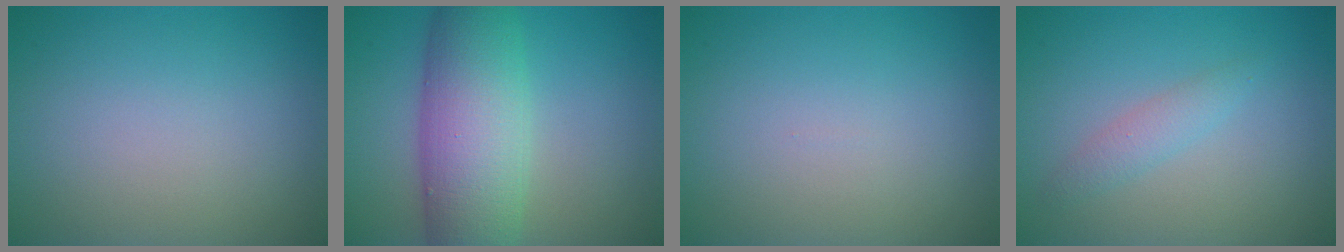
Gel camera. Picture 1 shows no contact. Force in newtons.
{"total": 9.2, "press": 9.2, "slide": 0.1}
{"total": 0.0}
{"total": 1.6, "press": 1.6, "slide": 0.0}